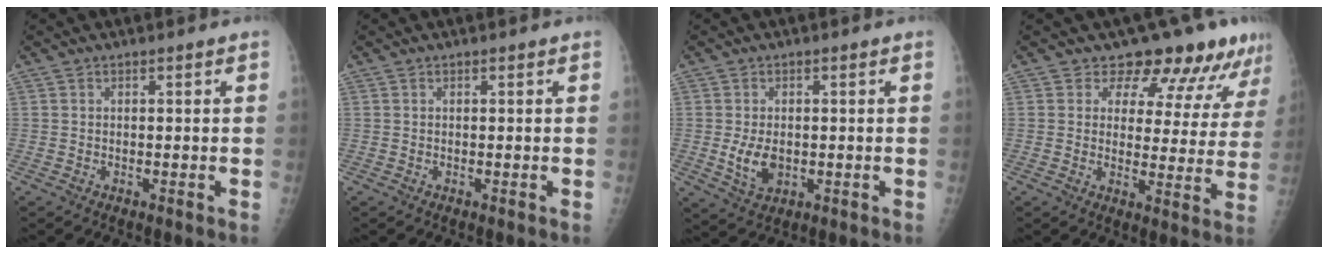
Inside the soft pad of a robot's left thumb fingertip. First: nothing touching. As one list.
[{"total": 0.0}, {"total": 5.5, "force": [-0.6, 3.6, 4.1], "torque": [-0.069, -0.009, -0.001]}, {"total": 13.0, "force": [11.0, 5.9, 3.8], "torque": [0.001, -0.065, 0.121]}]